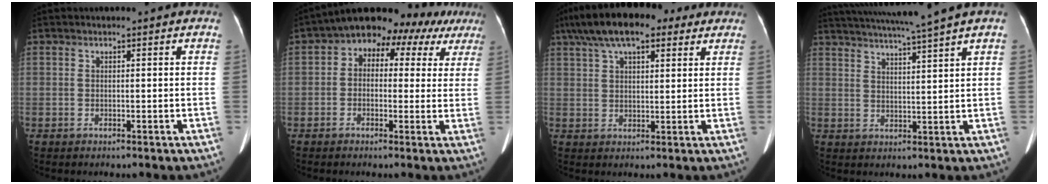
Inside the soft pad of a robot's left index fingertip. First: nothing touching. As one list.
[{"total": 10.5, "force": [5.3, 6.5, 6.3], "torque": [-0.074, 0.047, 0.064]}, {"total": 14.9, "force": [10.0, 5.2, 9.7], "torque": [-0.179, 0.060, 0.170]}, {"total": 11.6, "force": [9.9, -2.1, 5.6], "torque": [-0.096, -0.004, 0.146]}]